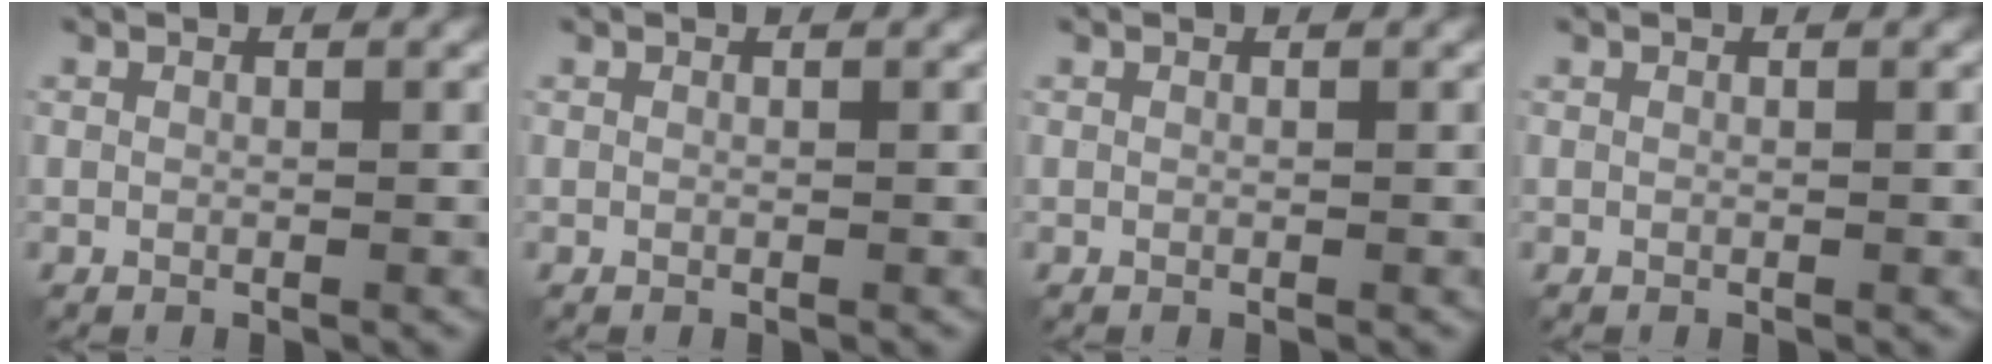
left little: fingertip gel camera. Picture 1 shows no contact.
{"total": 0.0}
{"total": 0.0}
{"total": 0.0}